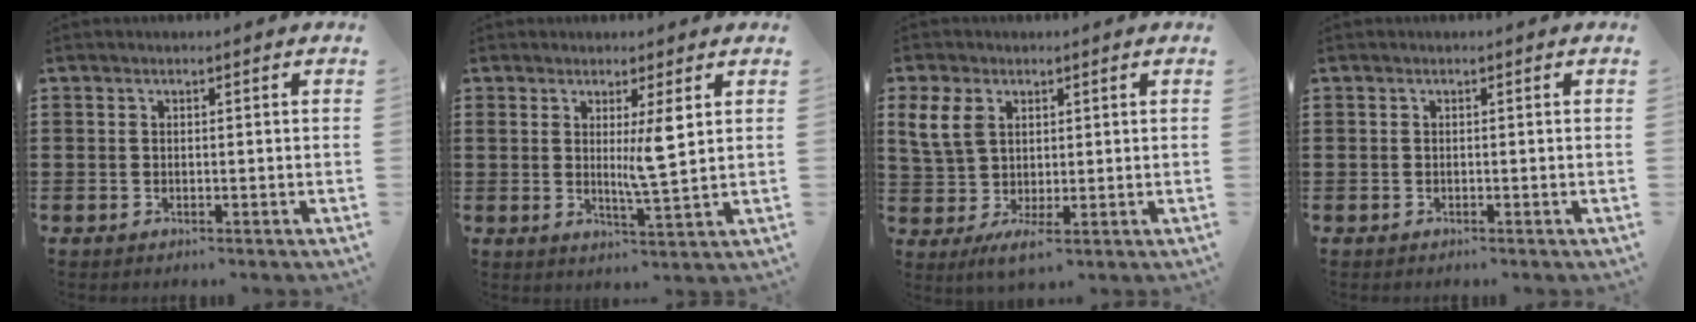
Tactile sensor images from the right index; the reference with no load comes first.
{"total": 5.0, "force": [1.8, 0.1, 4.7], "torque": [-0.086, -0.009, 0.026]}
{"total": 6.6, "force": [1.0, 4.1, 5.0], "torque": [-0.120, 0.005, 0.020]}
{"total": 0.0}